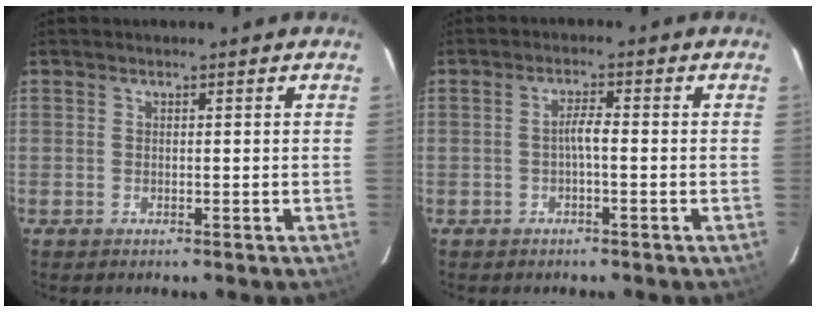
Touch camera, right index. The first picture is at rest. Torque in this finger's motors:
{"motor_torque": [0.70, -0.21, 0.42, 0.09]}